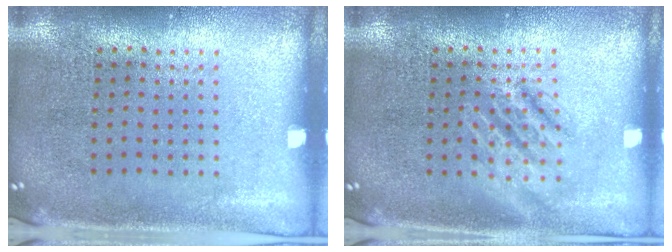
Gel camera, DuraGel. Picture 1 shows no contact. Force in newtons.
{"total": 2.3, "press": 2.2, "slide": 0.3}